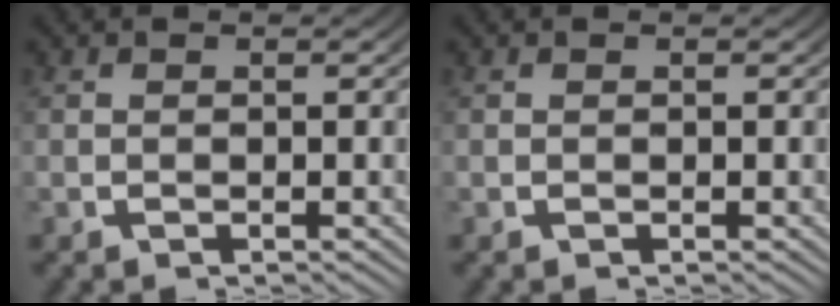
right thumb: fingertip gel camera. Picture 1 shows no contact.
{"total": 0.0}